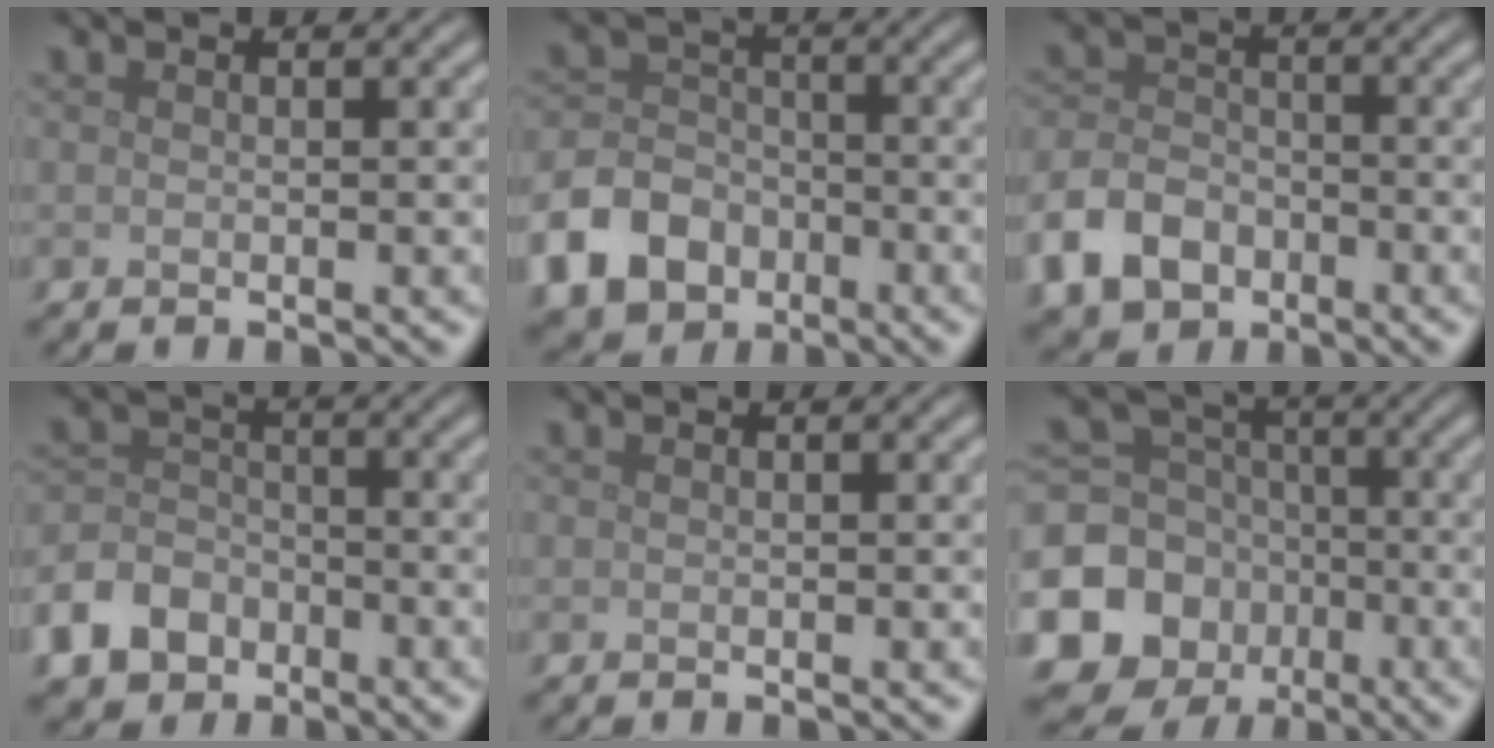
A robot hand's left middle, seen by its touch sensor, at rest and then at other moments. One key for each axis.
{"total": 8.1, "fx": -4.3, "fy": 6.1, "fz": 3.1, "tx": -0.062, "ty": -0.011, "tz": -0.096}
{"total": 5.6, "fx": -3.0, "fy": 4.0, "fz": 2.6, "tx": -0.060, "ty": 0.001, "tz": -0.067}
{"total": 5.8, "fx": -3.4, "fy": 4.2, "fz": 2.1, "tx": -0.040, "ty": 0.001, "tz": -0.076}
{"total": 0.0}
{"total": 12.6, "fx": -4.9, "fy": 11.0, "fz": 3.8, "tx": -0.099, "ty": -0.035, "tz": -0.105}